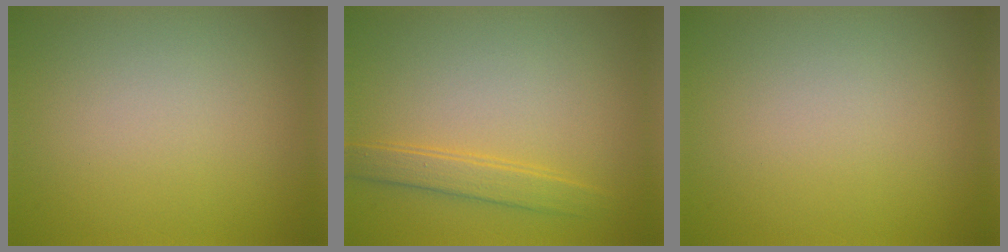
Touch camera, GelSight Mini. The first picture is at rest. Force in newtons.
{"total": 2.3, "press": 2.3, "slide": 0.1}
{"total": 0.0}